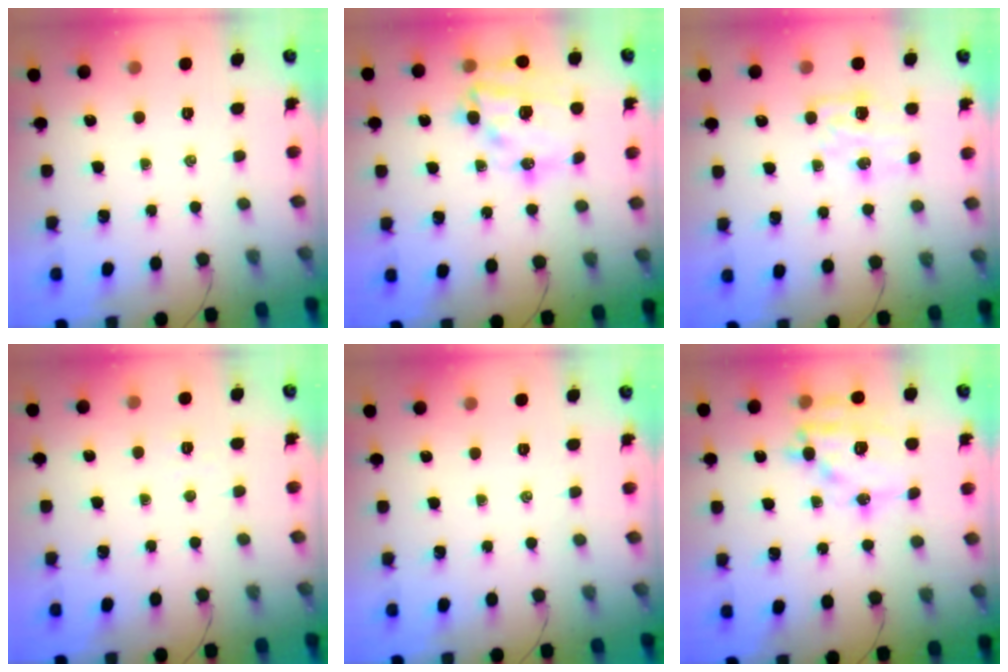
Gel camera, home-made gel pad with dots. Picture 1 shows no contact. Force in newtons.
{"total": 19.2, "press": 18.8, "slide": 3.9}
{"total": 5.8, "press": 5.8, "slide": 0.5}
{"total": 2.4, "press": 2.3, "slide": 0.7}
{"total": 0.0}
{"total": 17.3, "press": 16.9, "slide": 3.5}